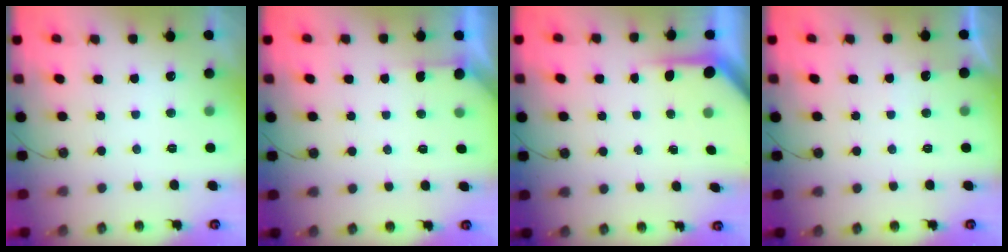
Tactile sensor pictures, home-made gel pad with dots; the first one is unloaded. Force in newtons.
{"total": 2.7, "press": 2.7, "slide": 0.3}
{"total": 3.8, "press": 3.8, "slide": 0.2}
{"total": 2.2, "press": 2.2, "slide": 0.3}